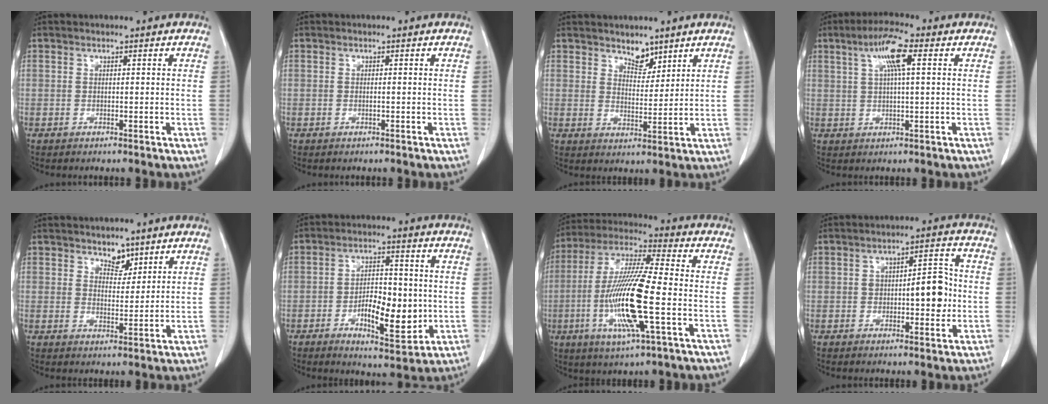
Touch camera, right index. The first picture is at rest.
{"total": 0.0}
{"total": 3.8, "force": [3.1, 1.8, 1.3], "torque": [-0.017, -0.006, 0.056]}
{"total": 6.6, "force": [2.4, 0.8, 6.1], "torque": [-0.117, 0.013, 0.043]}
{"total": 3.3, "force": [2.5, 1.8, 1.1], "torque": [-0.013, -0.006, 0.044]}
{"total": 10.1, "force": [-2.1, 3.9, 9.1], "torque": [-0.149, 0.003, -0.028]}
{"total": 16.2, "force": [-3.7, 1.2, 15.7], "torque": [-0.321, -0.015, -0.071]}
{"total": 7.3, "force": [-0.5, 2.9, 6.7], "torque": [-0.089, 0.021, -0.003]}